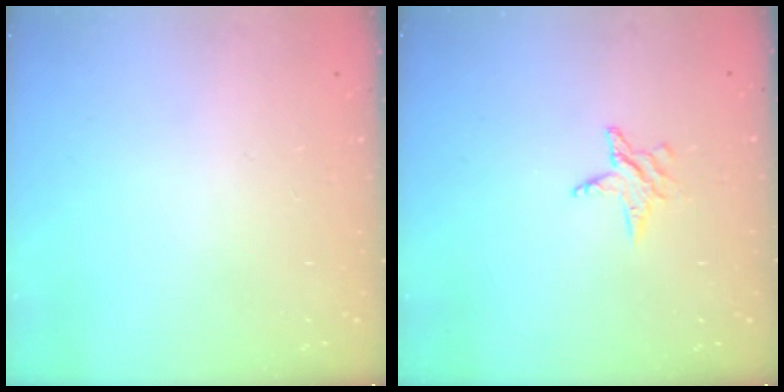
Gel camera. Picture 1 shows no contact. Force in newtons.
{"total": 3.9, "press": 3.9, "slide": 0.4}